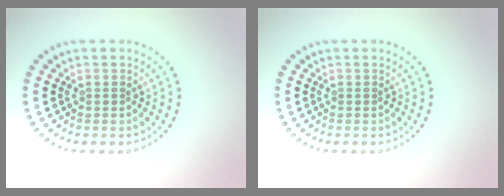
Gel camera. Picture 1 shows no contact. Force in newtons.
{"total": 0.0}